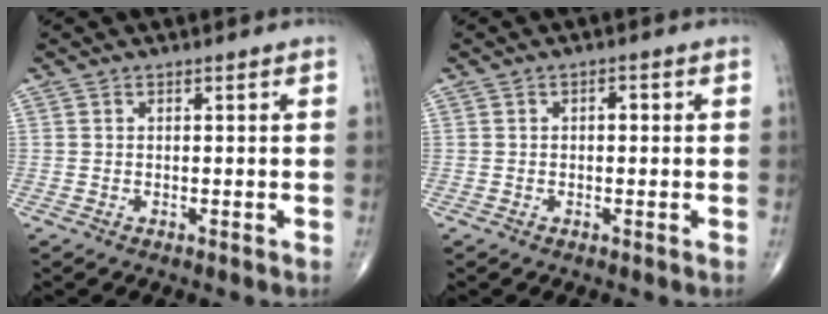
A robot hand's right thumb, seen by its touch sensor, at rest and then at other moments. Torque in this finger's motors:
{"motor_torque": [0.71, 1.49, 0.37, 0.12, -0.04]}